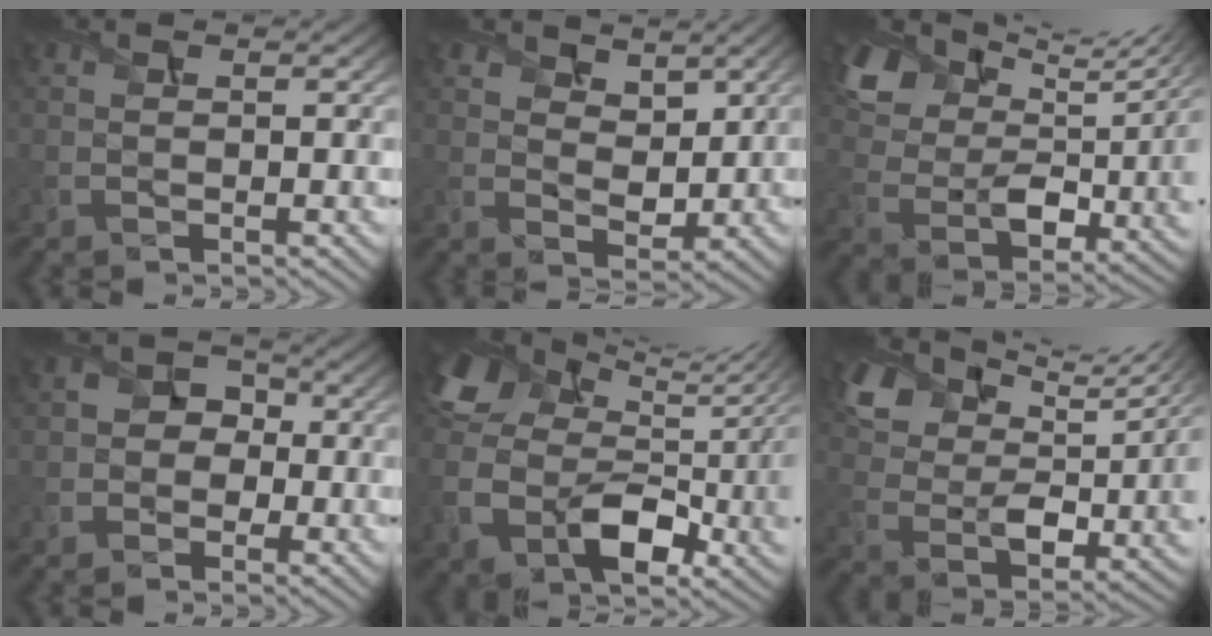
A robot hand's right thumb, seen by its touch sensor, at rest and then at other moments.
{"total": 4.1, "force": [2.6, 2.5, 1.9], "torque": [-0.044, -0.005, 0.039]}
{"total": 12.4, "force": [7.8, 6.6, 7.0], "torque": [-0.173, 0.011, 0.149]}
{"total": 3.8, "force": [-0.7, 3.3, 1.6], "torque": [-0.017, 0.007, -0.025]}
{"total": 14.2, "force": [1.6, 9.8, 10.2], "torque": [-0.228, -0.030, 0.036]}
{"total": 11.5, "force": [8.1, 5.5, 6.1], "torque": [-0.151, 0.005, 0.152]}